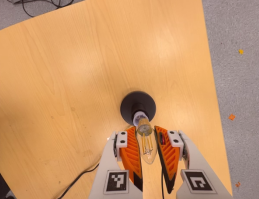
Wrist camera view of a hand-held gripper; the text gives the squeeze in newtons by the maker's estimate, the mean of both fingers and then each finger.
{"total": 20.3, "left": 22.3, "right": 18.3}